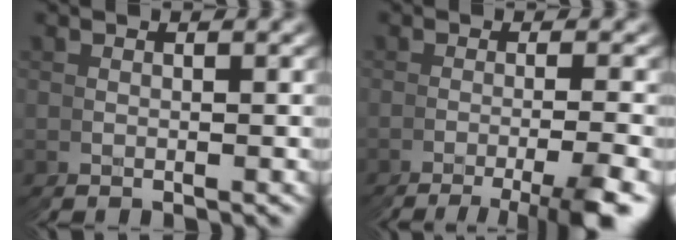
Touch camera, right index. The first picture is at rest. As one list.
[{"total": 5.1, "force": [-3.4, -1.7, 3.4], "torque": [-0.038, 0.012, -0.061]}]